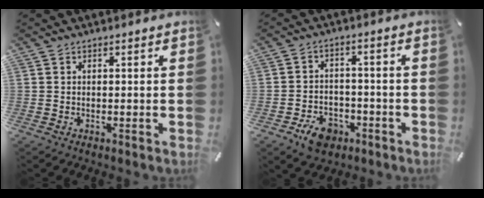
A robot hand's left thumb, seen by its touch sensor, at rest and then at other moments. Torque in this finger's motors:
{"motor_torque": [0.00, 0.18, 0.00, -0.05, 0.04]}